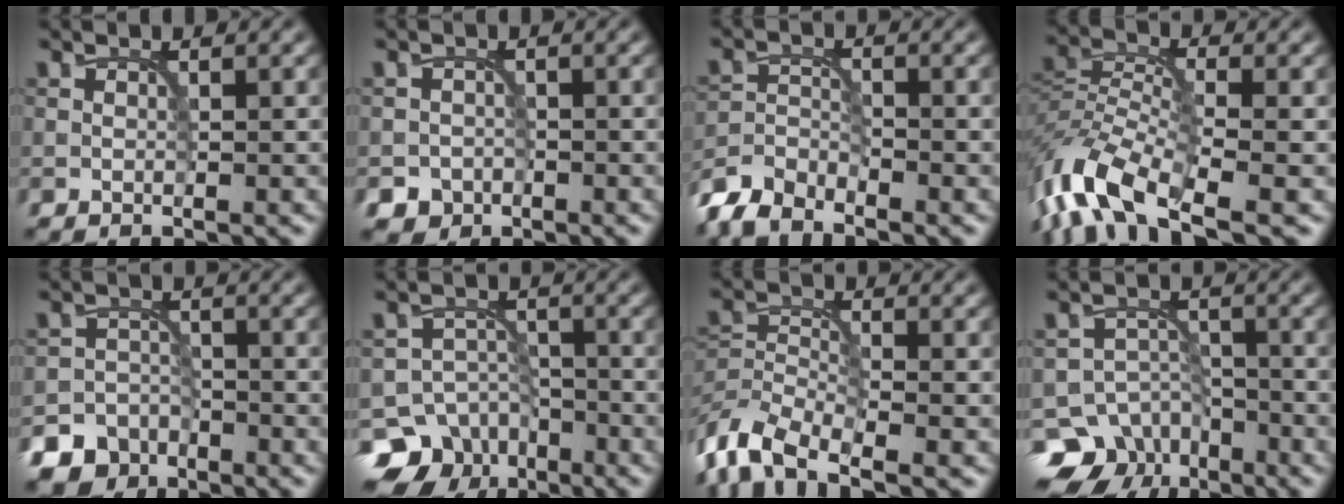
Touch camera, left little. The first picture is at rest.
{"total": 1.7, "force": [-1.1, 1.3, 0.1], "torque": [0.007, 0.002, -0.021]}
{"total": 3.9, "force": [-3.6, 1.1, 1.1], "torque": [-0.021, -0.003, -0.083]}
{"total": 9.7, "force": [-6.0, 3.5, 6.8], "torque": [-0.139, -0.001, -0.128]}
{"total": 7.4, "force": [-5.5, 4.9, 0.6], "torque": [0.007, -0.018, -0.100]}
{"total": 8.4, "force": [-5.6, 6.0, 1.7], "torque": [-0.014, -0.006, -0.091]}
{"total": 6.2, "force": [-4.5, 2.5, 3.5], "torque": [-0.069, -0.005, -0.098]}
{"total": 8.3, "force": [-5.7, 5.8, 1.7], "torque": [-0.012, -0.004, -0.091]}